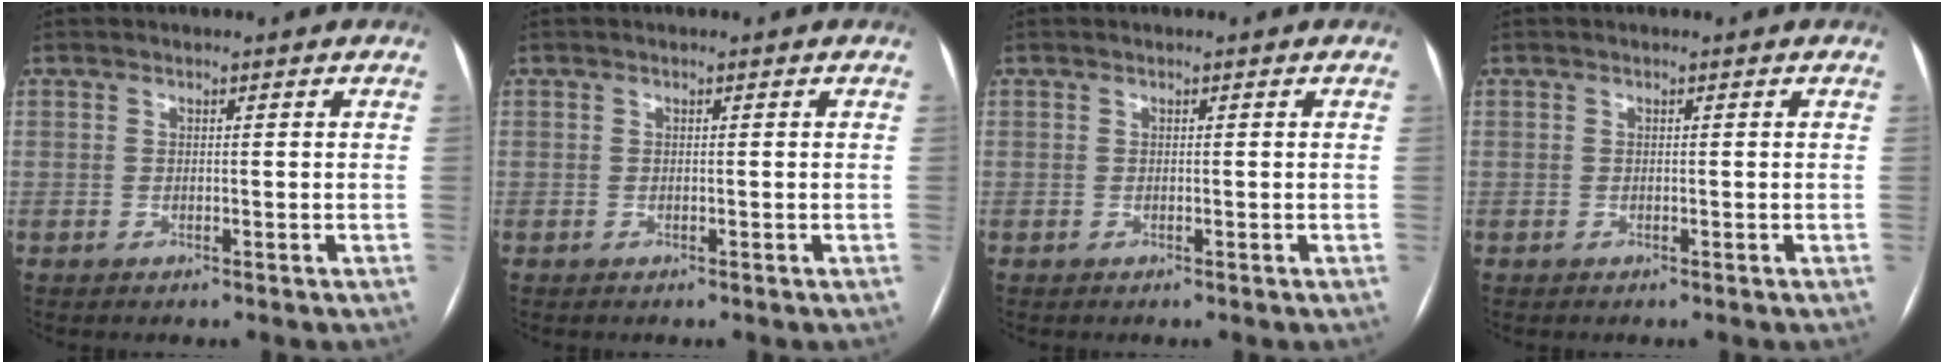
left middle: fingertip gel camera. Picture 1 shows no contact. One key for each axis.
{"total": 0.0}
{"total": 0.0}
{"total": 0.0}